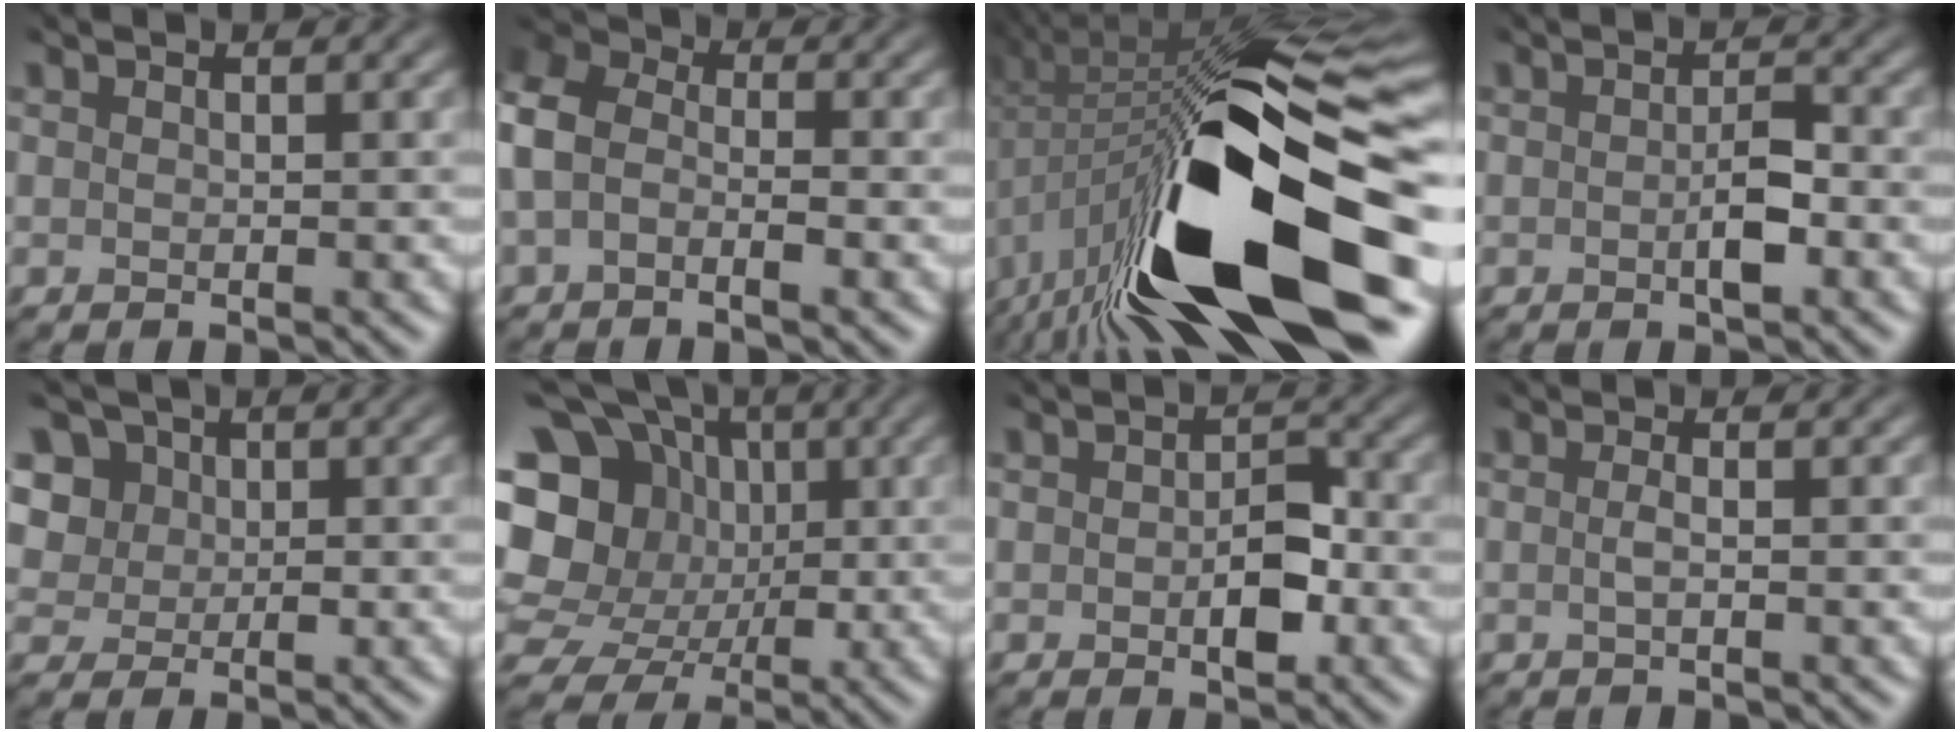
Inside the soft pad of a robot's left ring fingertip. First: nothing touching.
{"total": 5.2, "force": [-1.6, 3.6, 3.4], "torque": [-0.096, 0.000, -0.035]}
{"total": 17.9, "force": [-6.7, 6.3, 15.3], "torque": [-0.250, -0.003, -0.110]}
{"total": 2.6, "force": [-1.3, 0.9, 2.1], "torque": [-0.045, -0.003, -0.017]}
{"total": 5.9, "force": [2.1, 5.0, 2.4], "torque": [-0.064, 0.010, 0.029]}
{"total": 16.4, "force": [1.2, 14.6, 7.4], "torque": [-0.175, 0.025, 0.012]}
{"total": 3.7, "force": [-1.5, 2.1, 2.7], "torque": [-0.049, -0.004, -0.018]}
{"total": 1.2, "force": [-0.5, 0.4, 1.0], "torque": [-0.017, -0.001, -0.015]}